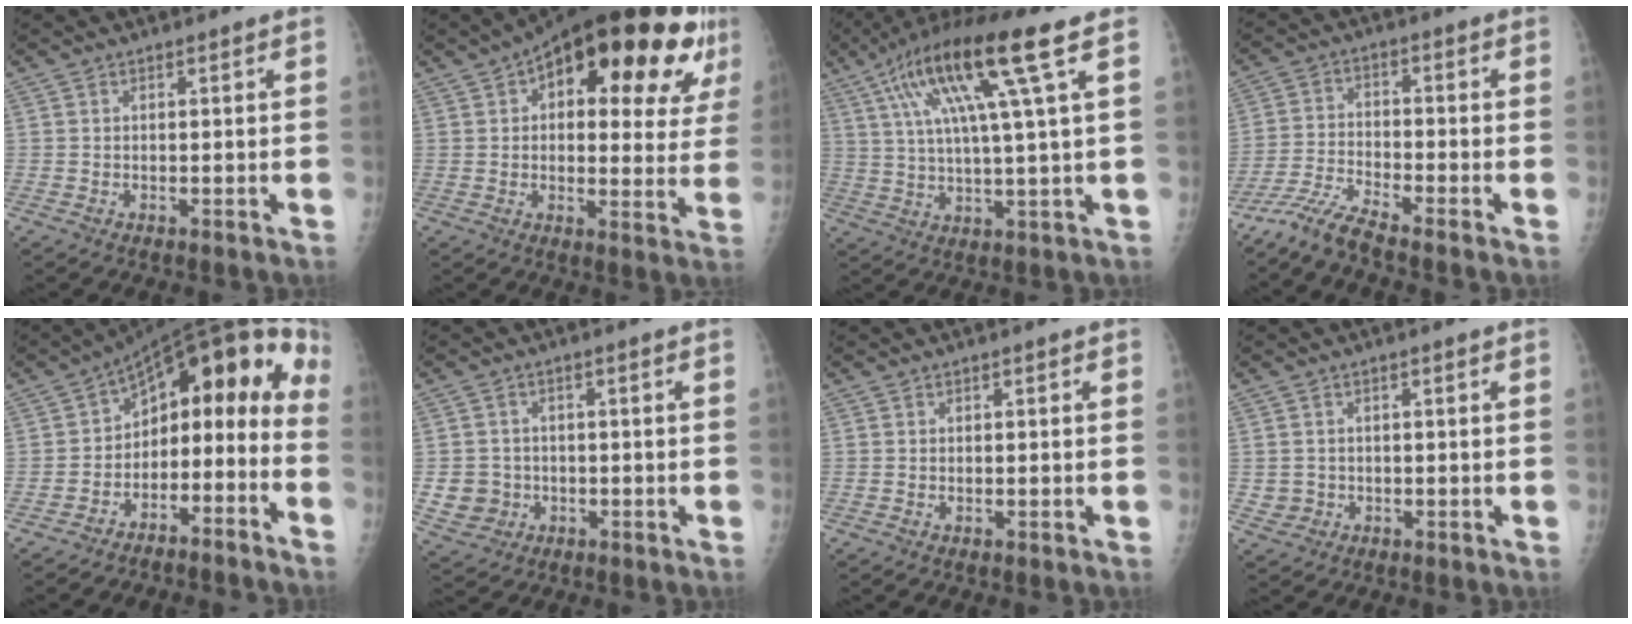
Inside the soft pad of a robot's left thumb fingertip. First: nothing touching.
{"total": 24.7, "force": [10.9, 10.4, 19.5], "torque": [-0.244, 0.011, 0.147]}
{"total": 16.8, "force": [6.9, 1.0, 15.3], "torque": [-0.290, 0.005, 0.118]}
{"total": 6.2, "force": [-5.8, -0.5, 2.2], "torque": [-0.058, 0.016, -0.122]}
{"total": 18.3, "force": [-6.9, 10.8, 13.1], "torque": [-0.167, 0.117, -0.112]}
{"total": 5.6, "force": [-1.3, 5.3, 1.3], "torque": [-0.008, 0.006, -0.016]}
{"total": 0.0}
{"total": 2.4, "force": [-0.6, 2.3, 0.2], "torque": [0.004, 0.005, -0.006]}